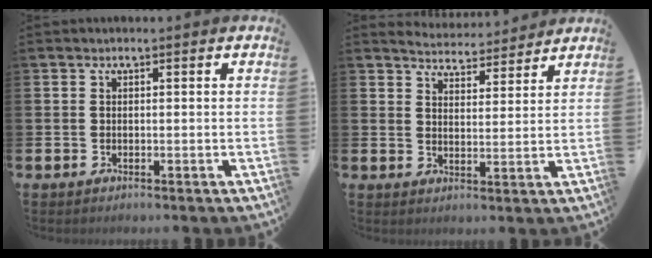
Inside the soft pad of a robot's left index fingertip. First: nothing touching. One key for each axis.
{"total": 4.5, "fx": 4.5, "fy": 0.5, "fz": -0.3, "tx": -0.002, "ty": -0.036, "tz": 0.076}